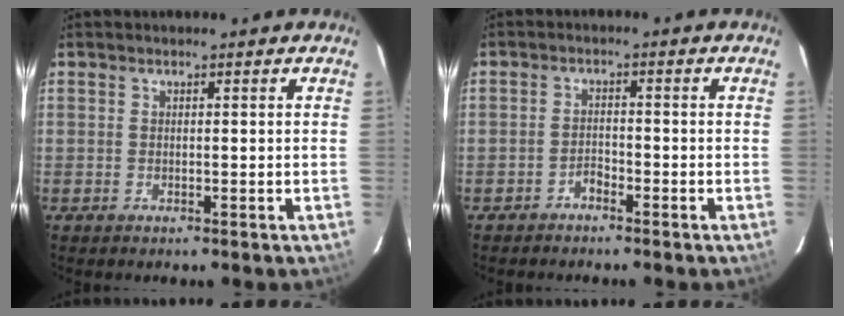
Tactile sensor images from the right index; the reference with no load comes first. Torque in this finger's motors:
{"motor_torque": [0.18, 0.00, 0.02, -0.03]}